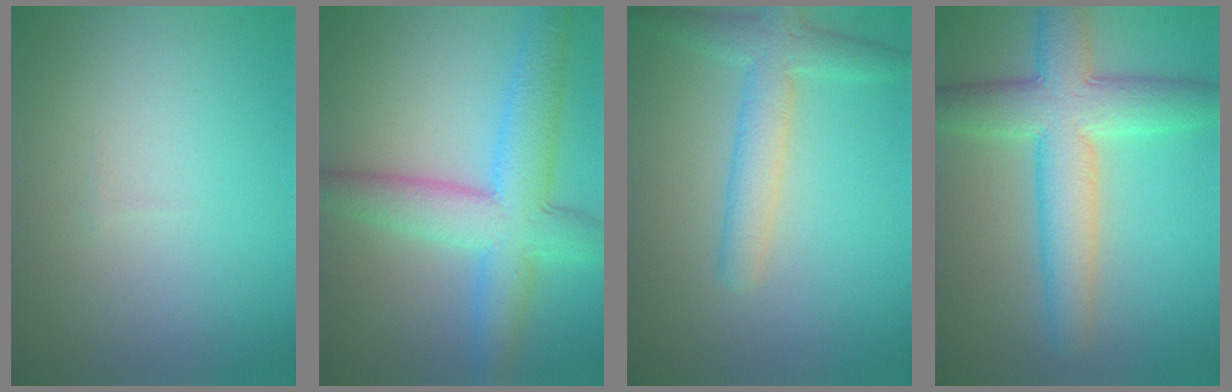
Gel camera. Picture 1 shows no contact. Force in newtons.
{"total": 6.9, "press": 6.9, "slide": 0.3}
{"total": 3.9, "press": 3.9, "slide": 0.1}
{"total": 7.6, "press": 7.6, "slide": 0.2}